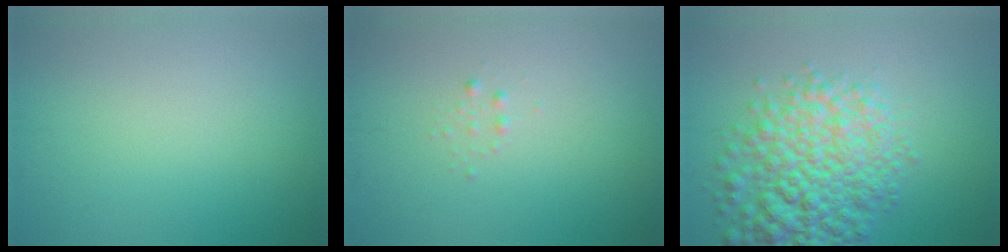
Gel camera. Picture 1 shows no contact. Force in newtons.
{"total": 0.6, "press": 0.6, "slide": 0.0}
{"total": 8.7, "press": 8.7, "slide": 0.3}